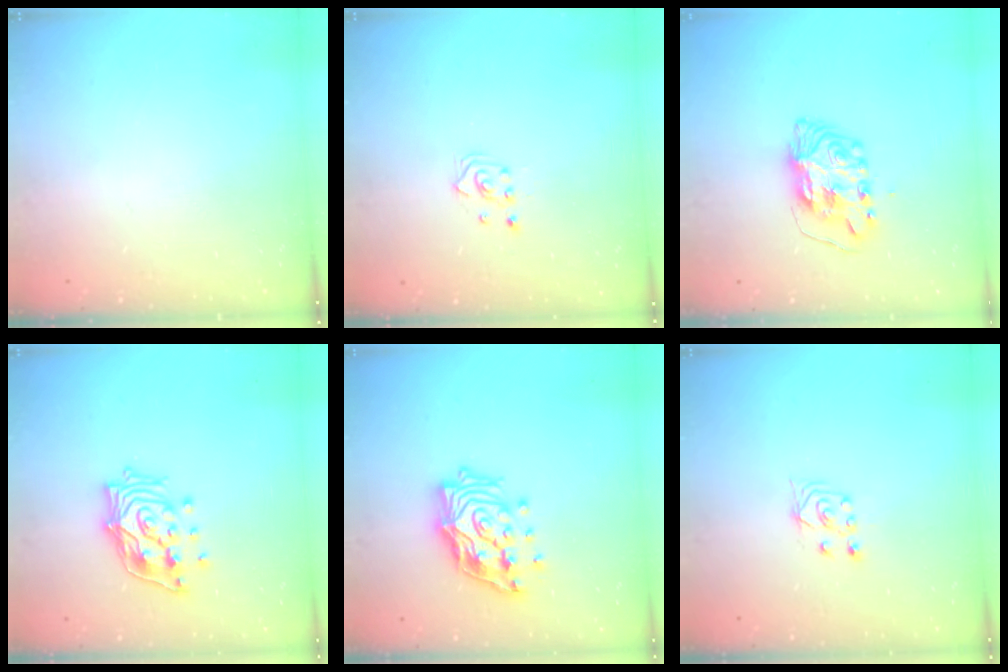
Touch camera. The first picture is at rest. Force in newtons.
{"total": 2.5, "press": 2.5, "slide": 0.3}
{"total": 8.1, "press": 8.1, "slide": 0.9}
{"total": 15.1, "press": 15.0, "slide": 2.0}
{"total": 17.7, "press": 17.6, "slide": 2.0}
{"total": 3.0, "press": 2.8, "slide": 0.9}